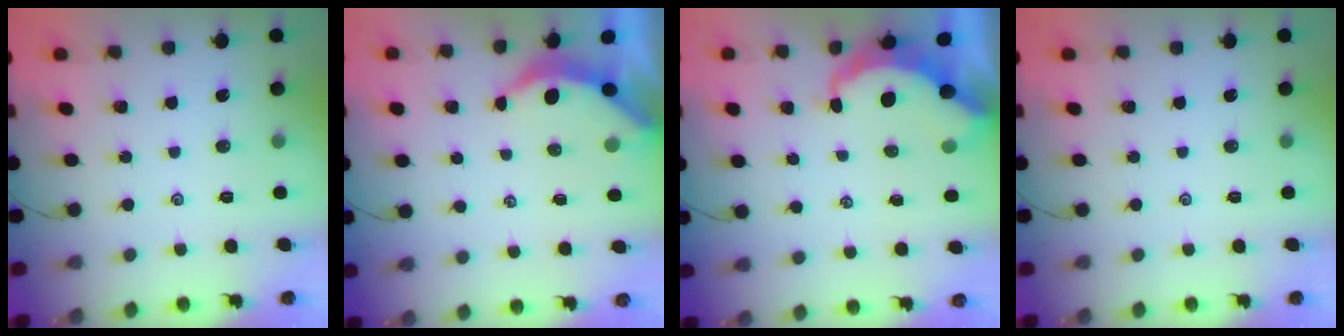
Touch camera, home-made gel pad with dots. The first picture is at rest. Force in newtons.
{"total": 3.8, "press": 3.7, "slide": 0.5}
{"total": 8.1, "press": 8.0, "slide": 1.0}
{"total": 0.0}